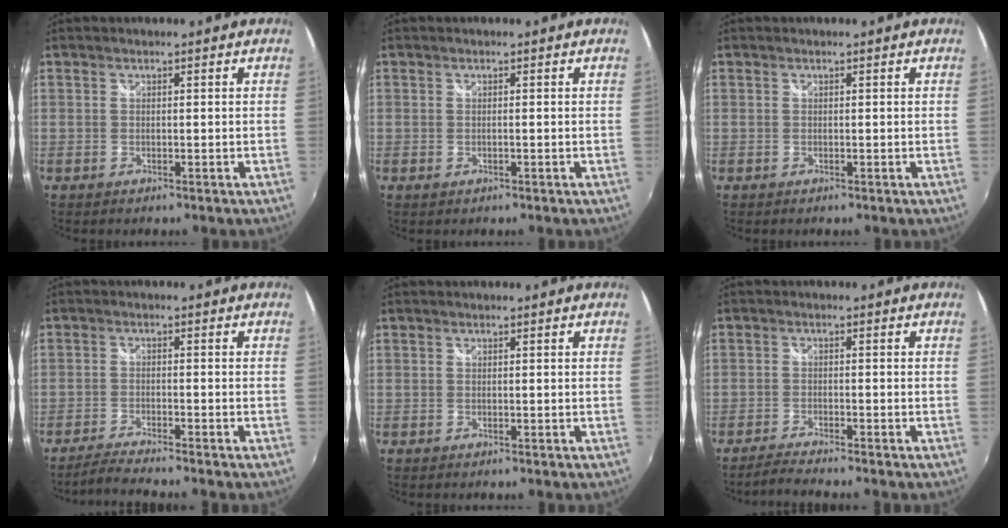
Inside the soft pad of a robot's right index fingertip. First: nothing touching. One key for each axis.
{"total": 0.6, "fx": -0.2, "fy": 0.2, "fz": 0.5, "tx": -0.009, "ty": 0.000, "tz": -0.003}
{"total": 0.0}
{"total": 4.2, "fx": -3.8, "fy": -0.8, "fz": 1.4, "tx": -0.049, "ty": -0.009, "tz": -0.076}
{"total": 0.0}
{"total": 2.9, "fx": -2.7, "fy": -0.7, "fz": 0.9, "tx": -0.035, "ty": -0.006, "tz": -0.055}